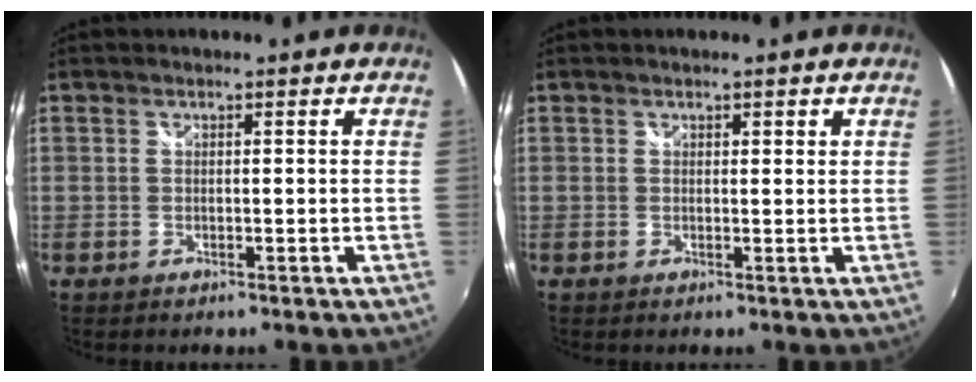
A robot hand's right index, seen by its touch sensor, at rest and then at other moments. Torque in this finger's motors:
{"motor_torque": [-0.12, 0.22, 0.10, 0.00]}